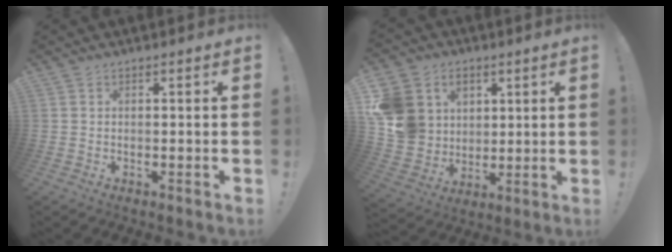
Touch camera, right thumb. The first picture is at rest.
{"total": 14.1, "force": [4.1, 12.7, 4.5], "torque": [-0.078, -0.019, 0.093]}